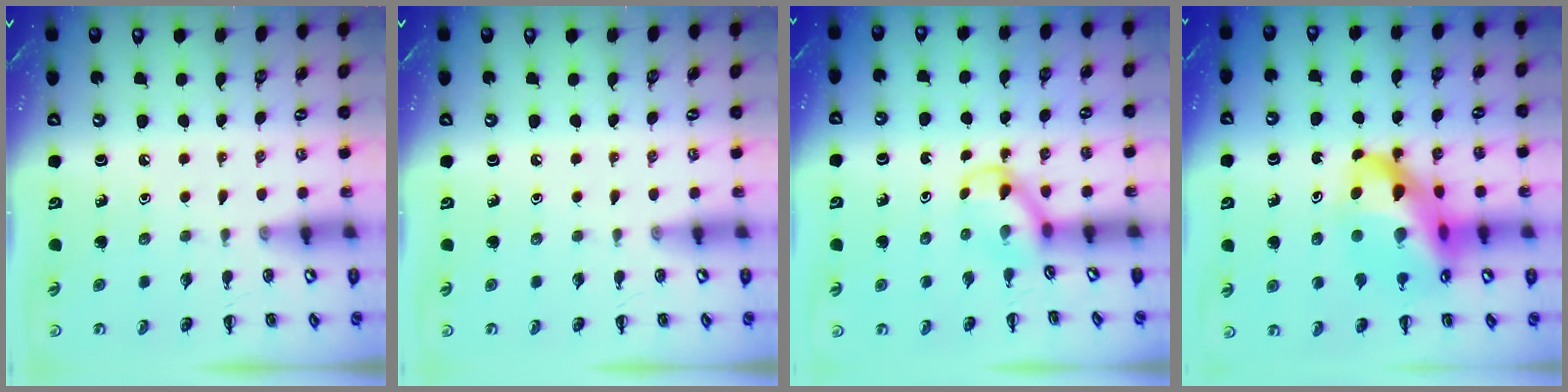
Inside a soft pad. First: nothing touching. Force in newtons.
{"total": 0.0}
{"total": 3.6, "press": 3.5, "slide": 0.6}
{"total": 19.6, "press": 19.0, "slide": 4.7}